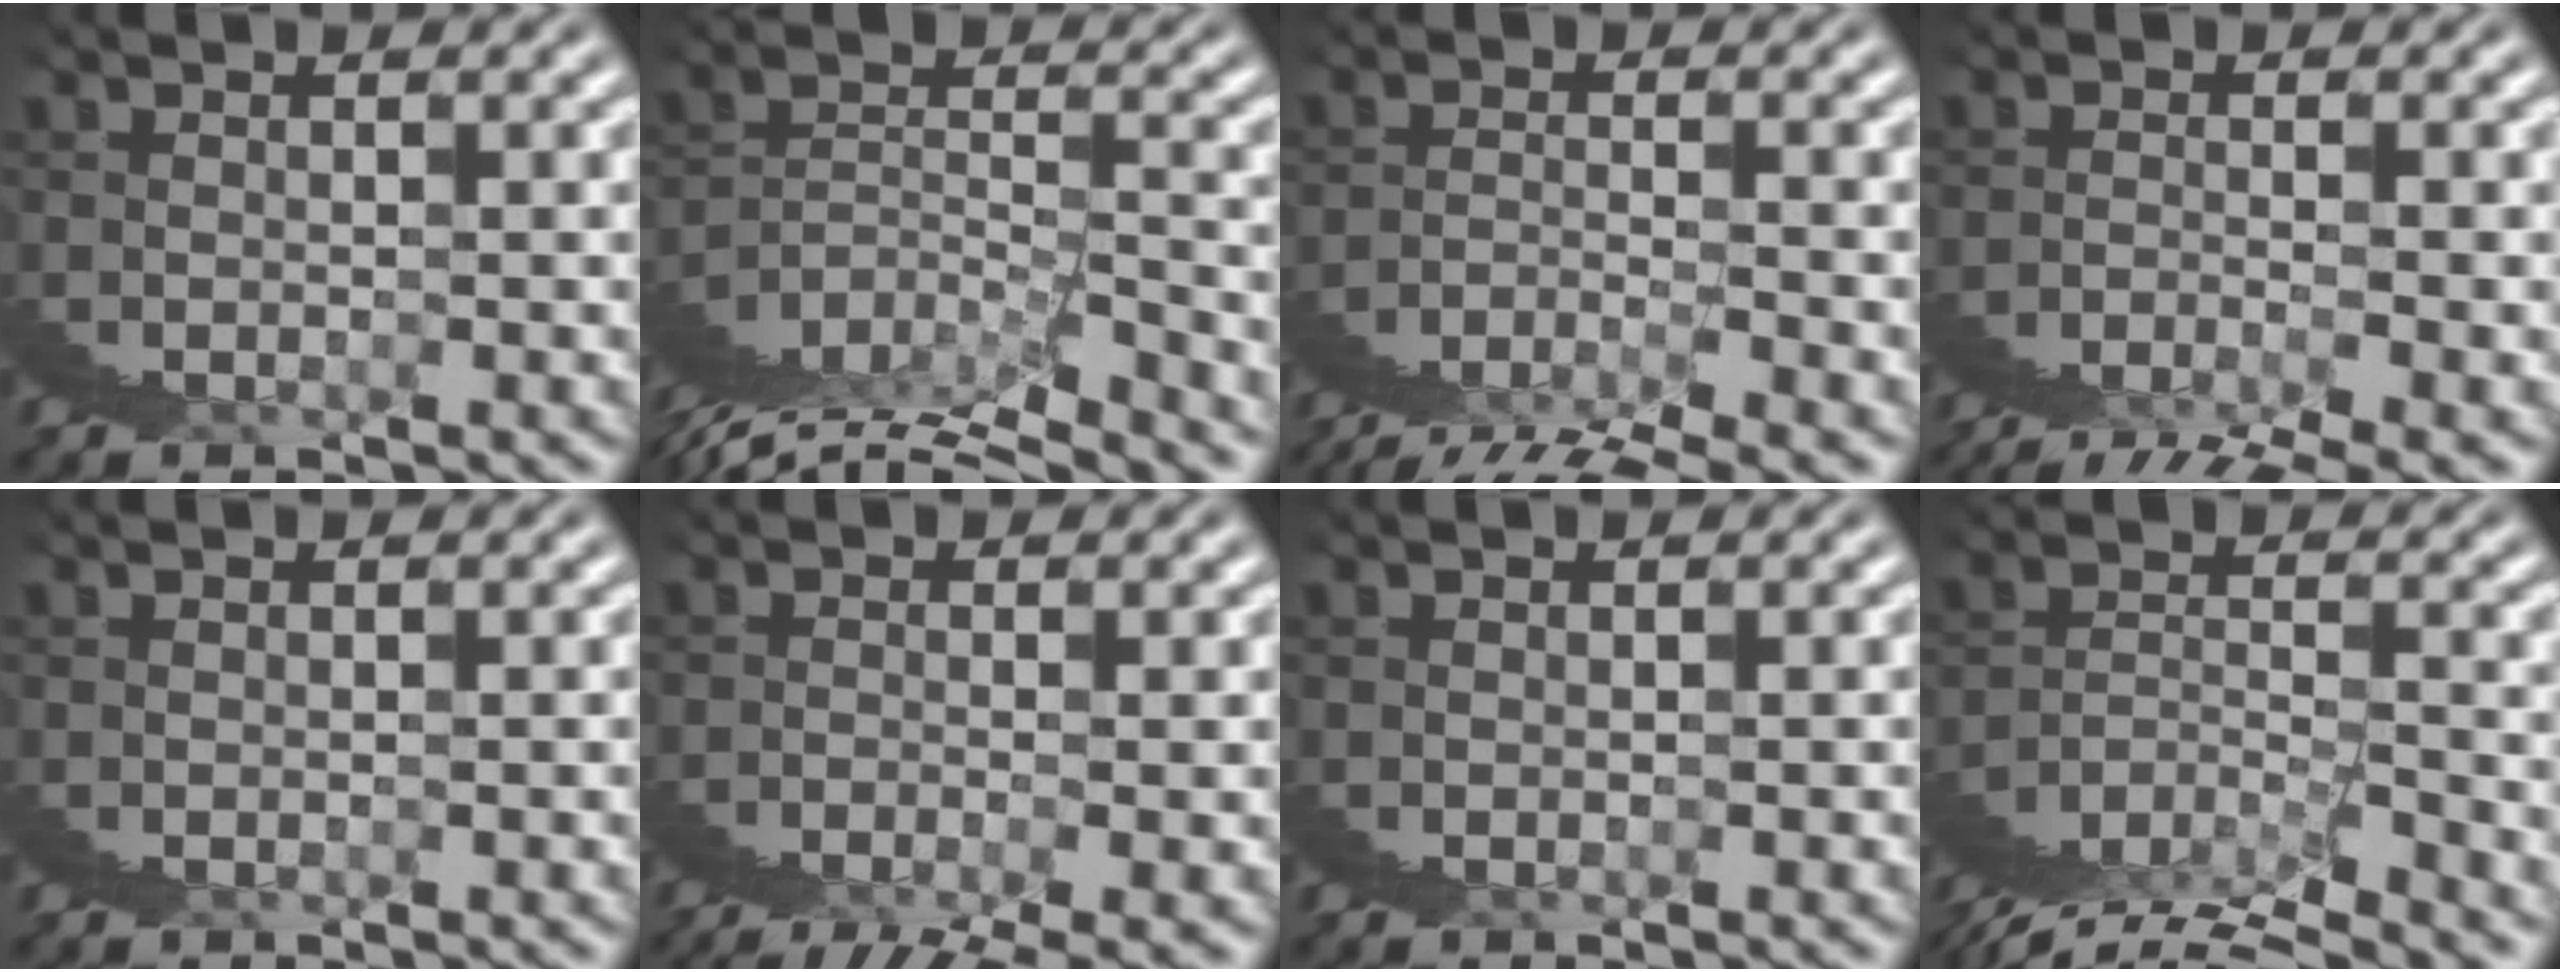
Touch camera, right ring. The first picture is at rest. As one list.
[{"total": 2.8, "force": [-0.3, 0.9, 2.6], "torque": [-0.016, 0.009, -0.013]}, {"total": 2.4, "force": [0.7, 1.5, 1.7], "torque": [-0.018, 0.027, -0.009]}, {"total": 1.0, "force": [0.6, -0.1, 0.8], "torque": [0.003, 0.032, -0.007]}, {"total": 0.0}, {"total": 1.4, "force": [0.7, -1.1, 0.4], "torque": [0.006, 0.025, 0.000]}, {"total": 0.0}, {"total": 2.3, "force": [-0.1, 1.3, 1.9], "torque": [-0.024, 0.003, -0.012]}]